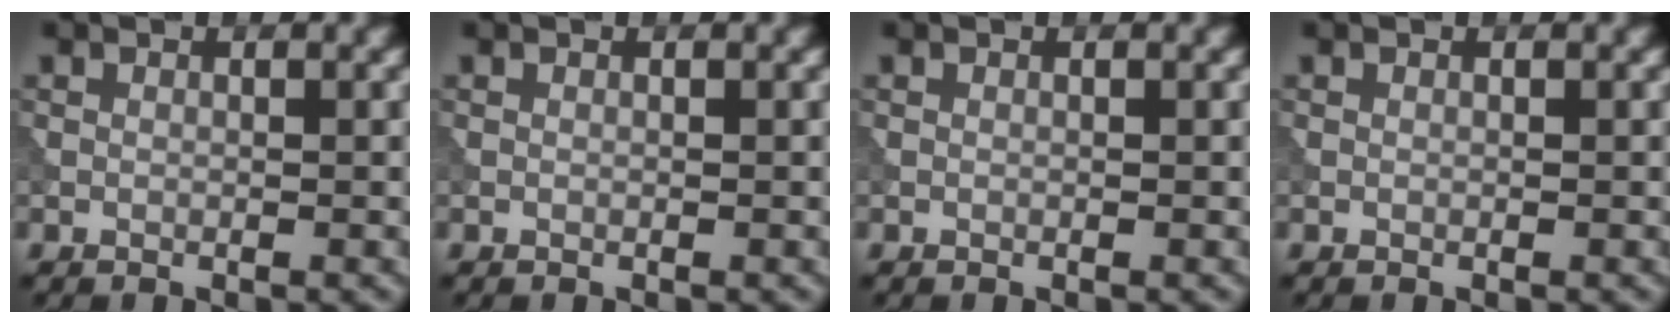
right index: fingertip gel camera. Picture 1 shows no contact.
{"total": 0.0}
{"total": 0.0}
{"total": 0.0}